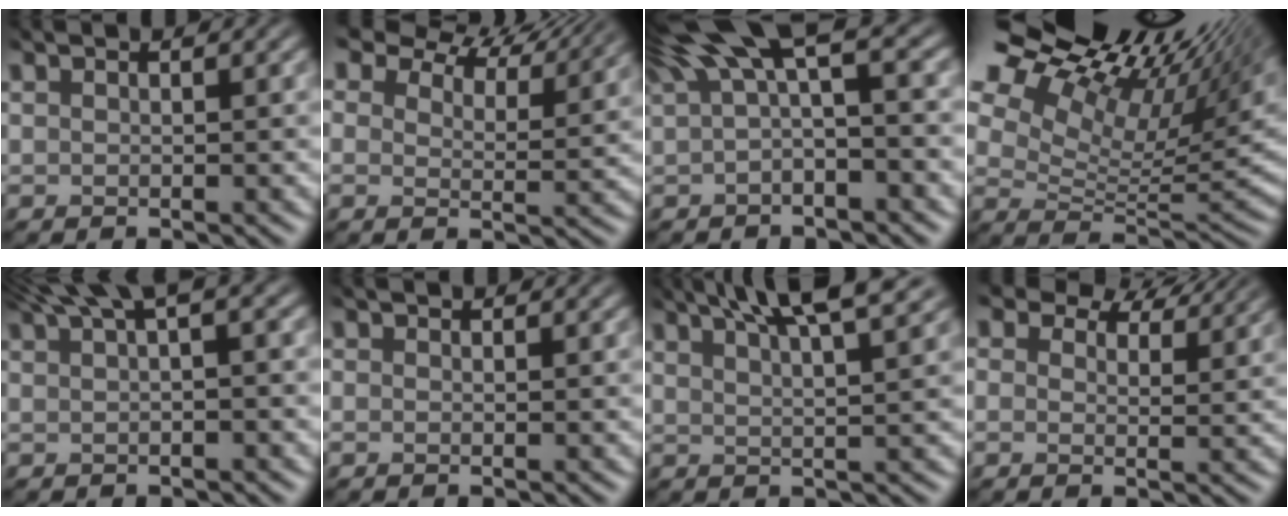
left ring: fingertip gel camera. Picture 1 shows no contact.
{"total": 7.5, "force": [6.8, 2.4, 2.1], "torque": [-0.065, -0.013, 0.091]}
{"total": 6.1, "force": [1.9, 2.2, 5.4], "torque": [-0.127, 0.009, 0.048]}
{"total": 14.2, "force": [7.7, 7.0, 9.6], "torque": [-0.197, 0.032, 0.145]}
{"total": 3.0, "force": [1.7, 0.6, 2.5], "torque": [-0.068, 0.009, 0.044]}
{"total": 0.7, "force": [-0.3, -0.3, -0.5], "torque": [0.000, -0.002, 0.002]}
{"total": 7.4, "force": [4.8, 2.1, 5.3], "torque": [-0.085, 0.019, 0.048]}
{"total": 5.1, "force": [4.5, 2.2, 1.1], "torque": [-0.036, -0.024, 0.076]}